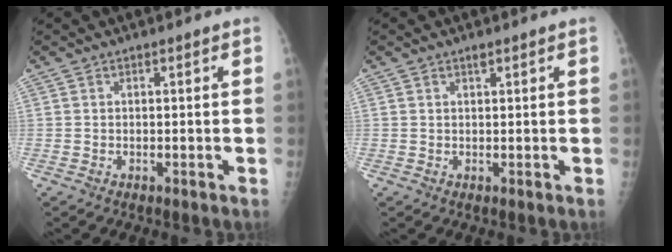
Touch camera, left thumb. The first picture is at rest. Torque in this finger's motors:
{"motor_torque": [0.42, -0.26, 0.06, -0.10, 0.02]}